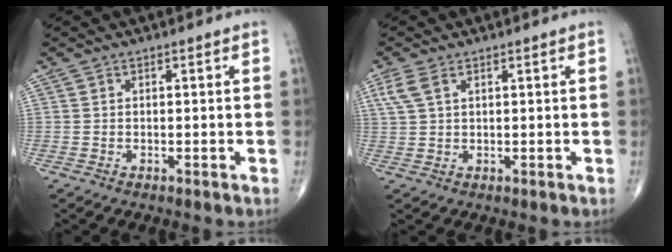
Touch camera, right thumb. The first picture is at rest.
{"total": 3.3, "force": [1.7, 1.6, 2.4], "torque": [-0.064, 0.011, 0.042]}